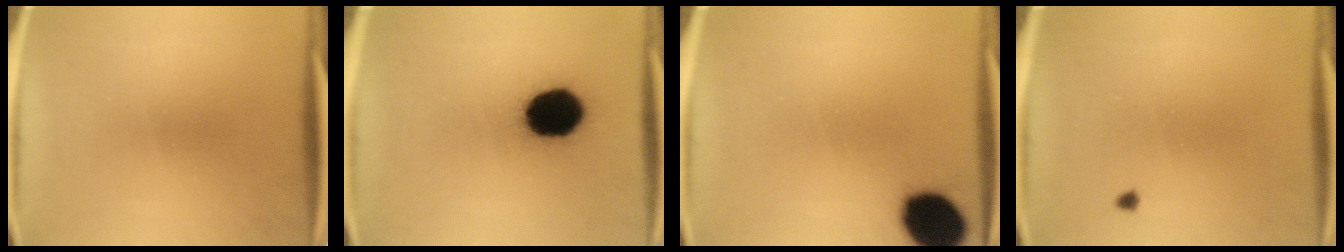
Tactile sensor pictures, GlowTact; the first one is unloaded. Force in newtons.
{"total": 17.3}
{"total": 14.3}
{"total": 0.6}